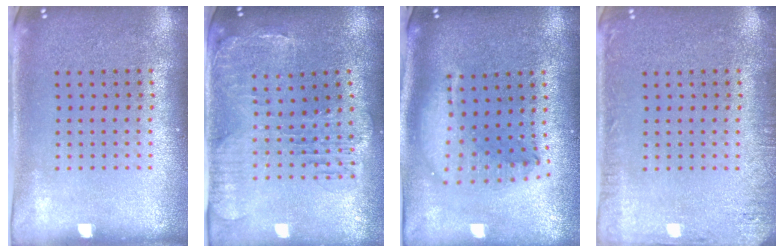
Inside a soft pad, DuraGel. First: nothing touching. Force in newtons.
{"total": 1.5, "press": 1.5, "slide": 0.4}
{"total": 2.2, "press": 1.7, "slide": 1.3}
{"total": 1.9, "press": 1.9, "slide": 0.2}